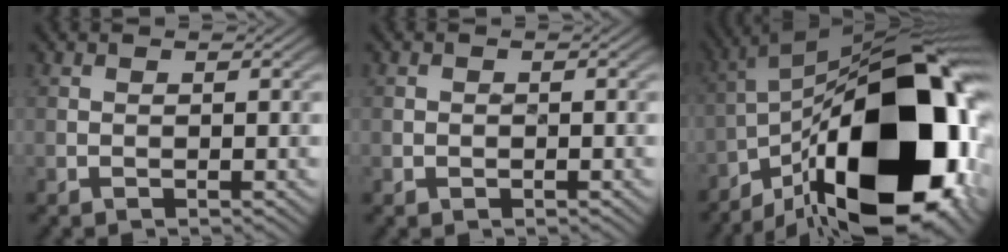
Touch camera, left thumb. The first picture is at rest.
{"total": 0.7, "force": [-0.2, 0.7, 0.2], "torque": [0.000, -0.004, -0.006]}
{"total": 23.0, "force": [-9.5, 10.4, 18.2], "torque": [-0.306, -0.017, -0.144]}